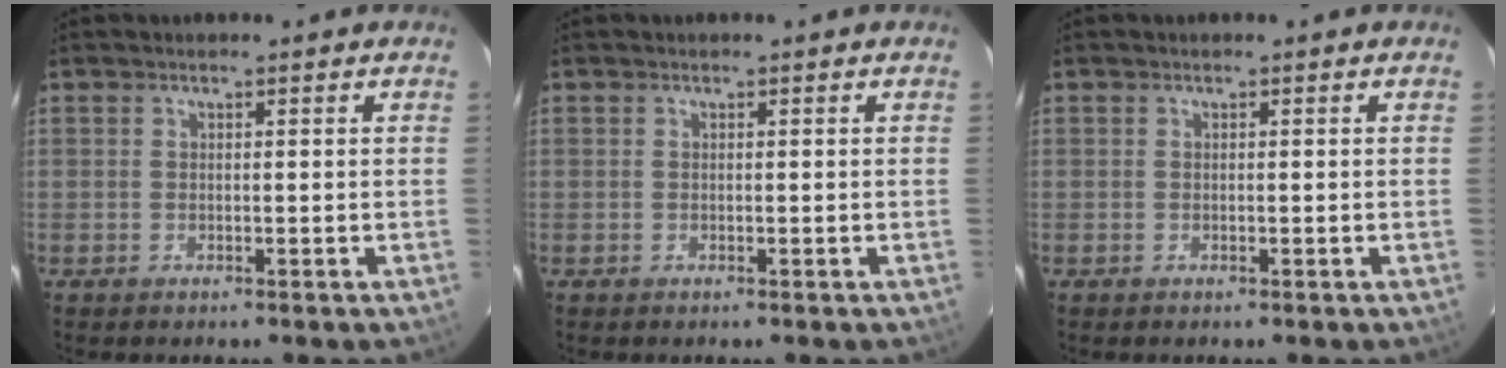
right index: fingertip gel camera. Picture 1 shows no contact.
{"total": 0.0}
{"total": 0.0}